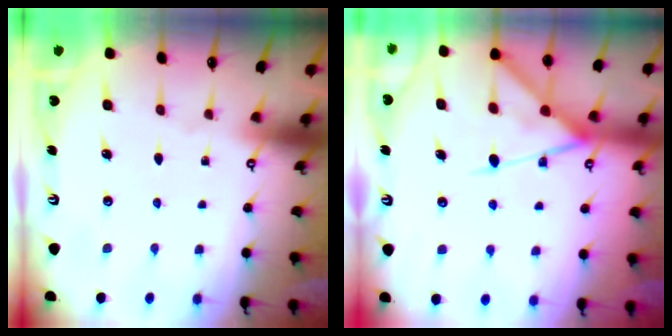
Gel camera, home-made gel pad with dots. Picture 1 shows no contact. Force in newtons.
{"total": 13.9, "press": 13.9, "slide": 1.2}